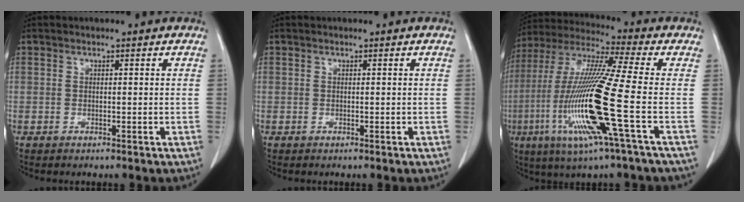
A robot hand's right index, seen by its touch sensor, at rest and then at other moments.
{"total": 0.0}
{"total": 18.9, "force": [-4.9, -0.6, 18.3], "torque": [-0.391, -0.020, -0.105]}